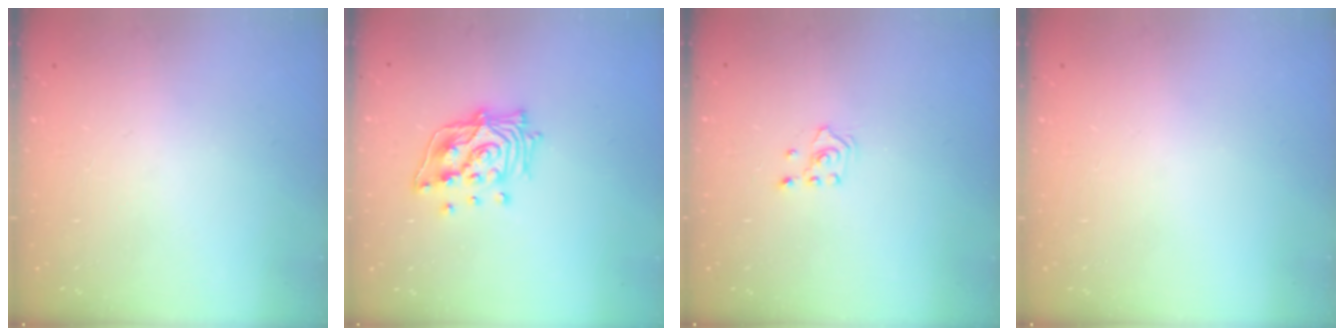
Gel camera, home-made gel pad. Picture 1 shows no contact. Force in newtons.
{"total": 15.2, "press": 15.1, "slide": 2.0}
{"total": 2.0, "press": 1.8, "slide": 0.9}
{"total": 0.0}